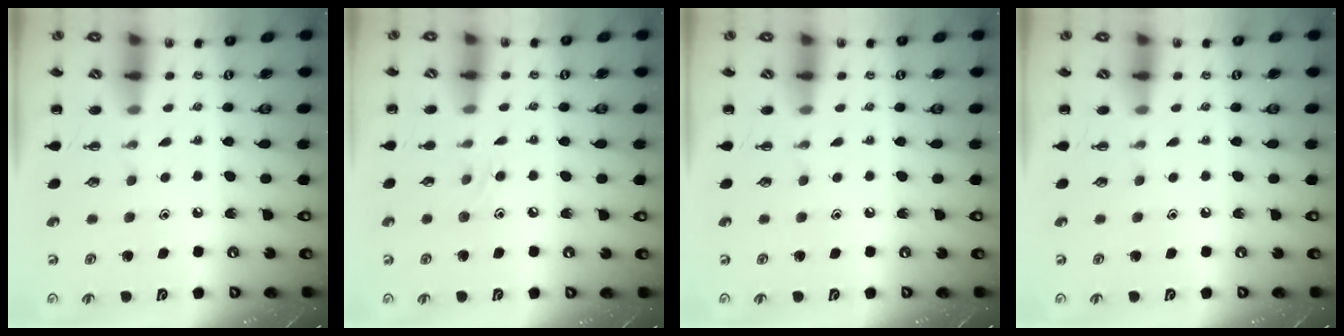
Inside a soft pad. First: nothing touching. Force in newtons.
{"total": 5.7, "press": 5.4, "slide": 1.9}
{"total": 0.0}
{"total": 0.0}